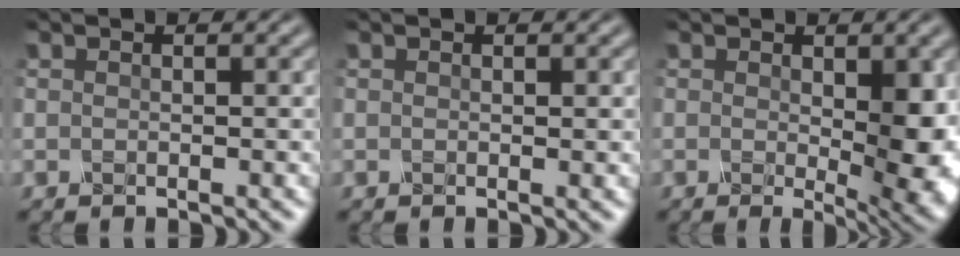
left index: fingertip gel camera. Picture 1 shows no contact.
{"total": 0.0}
{"total": 6.7, "force": [0.0, 2.4, 6.3], "torque": [-0.079, -0.010, 0.005]}